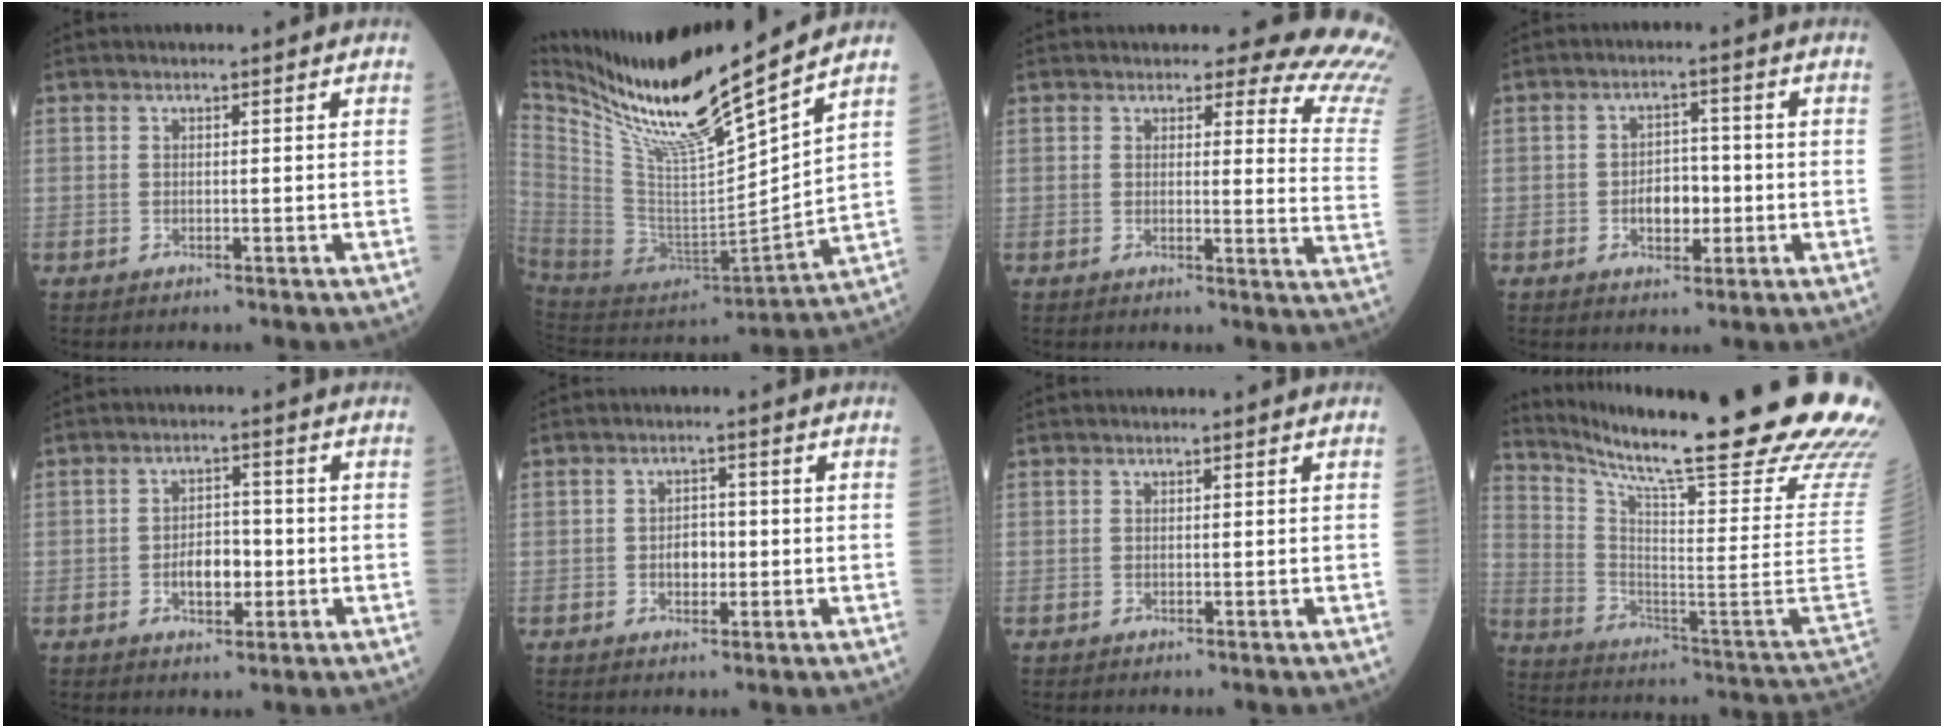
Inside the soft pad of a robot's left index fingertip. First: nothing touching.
{"total": 20.3, "force": [16.4, -0.7, 12.0], "torque": [-0.220, -0.032, 0.305]}
{"total": 15.7, "force": [14.7, 2.6, 4.6], "torque": [-0.024, -0.114, 0.123]}
{"total": 4.8, "force": [-1.0, 2.9, 3.7], "torque": [-0.059, 0.009, -0.015]}
{"total": 4.9, "force": [-1.2, 2.7, 3.9], "torque": [-0.068, 0.008, -0.019]}
{"total": 2.9, "force": [-0.5, 1.9, 2.2], "torque": [-0.035, 0.005, -0.007]}
{"total": 0.0}
{"total": 33.6, "force": [27.5, -0.7, 19.4], "torque": [-0.279, -0.121, 0.379]}